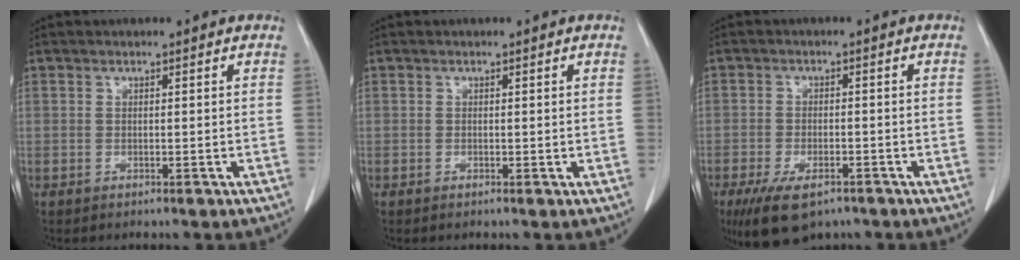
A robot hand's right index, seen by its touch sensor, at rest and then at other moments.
{"total": 0.0}
{"total": 8.0, "force": [-5.2, 3.5, 5.0], "torque": [-0.088, -0.010, -0.085]}